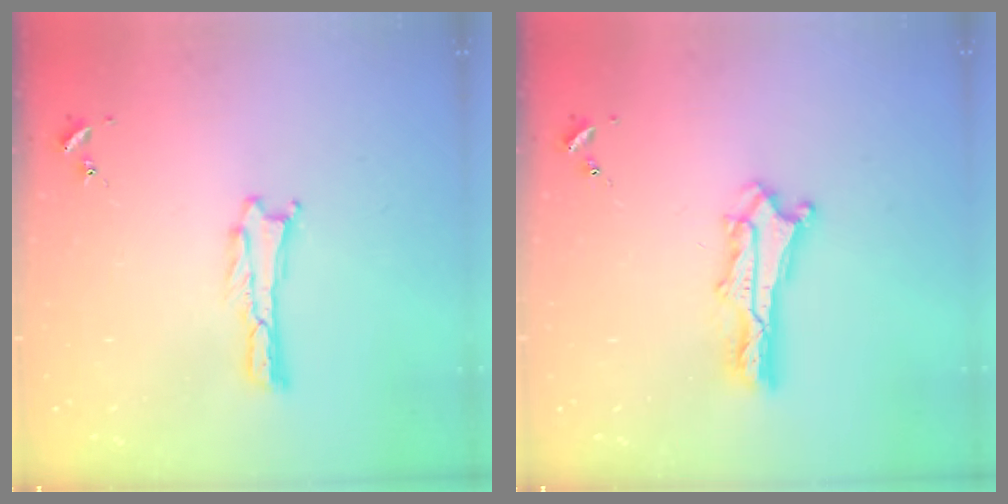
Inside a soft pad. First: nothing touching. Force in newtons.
{"total": 4.5, "press": 4.5, "slide": 0.4}